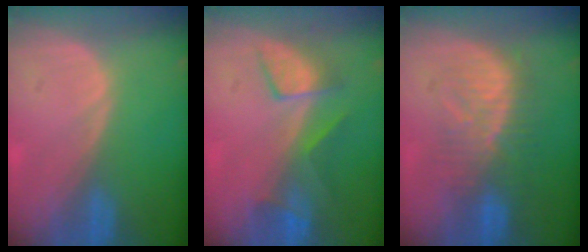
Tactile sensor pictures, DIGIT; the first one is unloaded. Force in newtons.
{"total": 5.5, "press": 5.4, "slide": 1.1}
{"total": 8.3, "press": 8.1, "slide": 1.7}